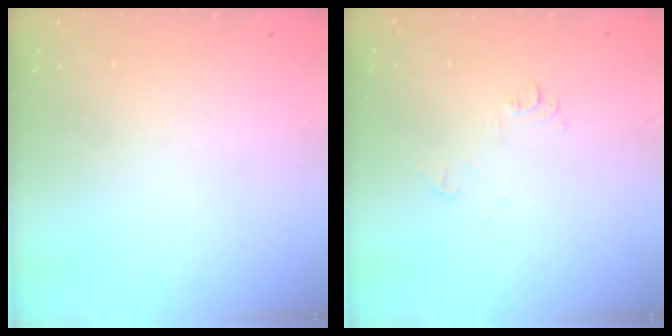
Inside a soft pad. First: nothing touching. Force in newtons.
{"total": 6.3, "press": 6.3, "slide": 0.7}